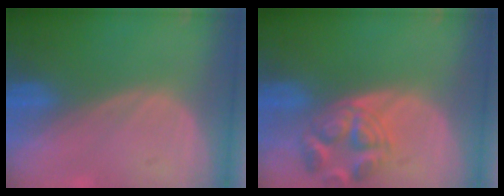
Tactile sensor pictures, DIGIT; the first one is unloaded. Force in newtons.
{"total": 6.2, "press": 6.1, "slide": 0.7}